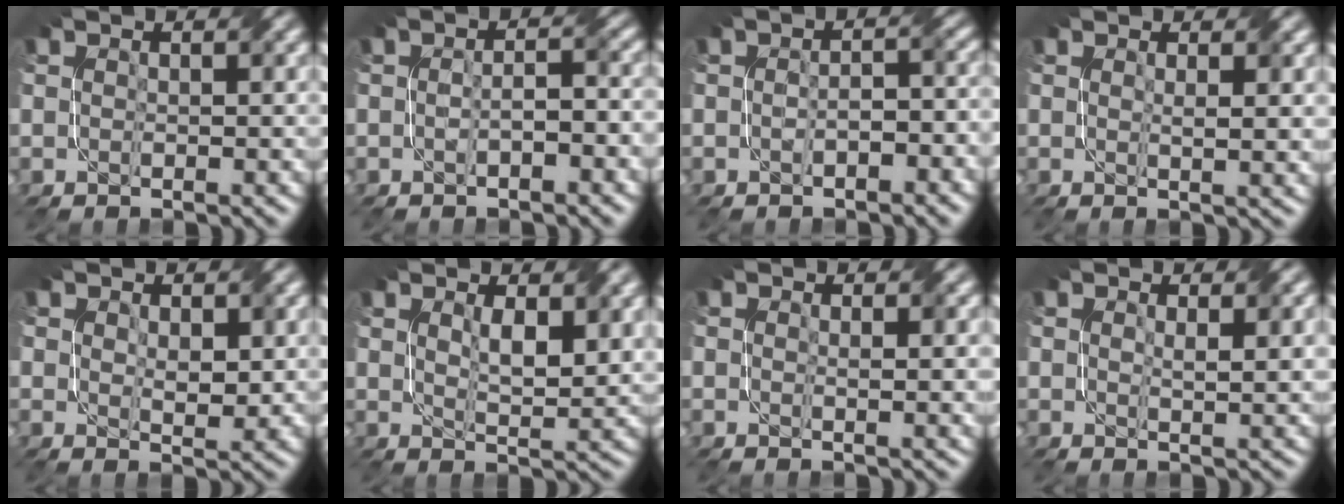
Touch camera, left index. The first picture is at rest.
{"total": 2.3, "force": [-0.9, 0.8, 2.0], "torque": [-0.038, 0.003, -0.015]}
{"total": 2.4, "force": [-1.0, 1.1, 1.8], "torque": [-0.032, 0.004, -0.015]}
{"total": 1.8, "force": [0.7, 0.3, 1.7], "torque": [-0.022, -0.001, 0.011]}
{"total": 2.8, "force": [1.0, 1.5, 2.1], "torque": [-0.044, -0.008, 0.022]}
{"total": 3.6, "force": [1.6, 1.2, 3.0], "torque": [-0.062, -0.006, 0.034]}
{"total": 1.7, "force": [0.7, 0.3, 1.6], "torque": [-0.018, 0.000, 0.011]}
{"total": 1.7, "force": [0.9, 0.3, 1.4], "torque": [-0.023, -0.003, 0.019]}